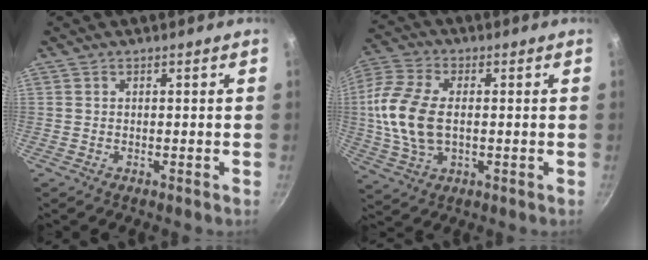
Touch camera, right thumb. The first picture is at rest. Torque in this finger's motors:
{"motor_torque": [-0.39, 1.02, 0.57, 0.79, 0.41]}